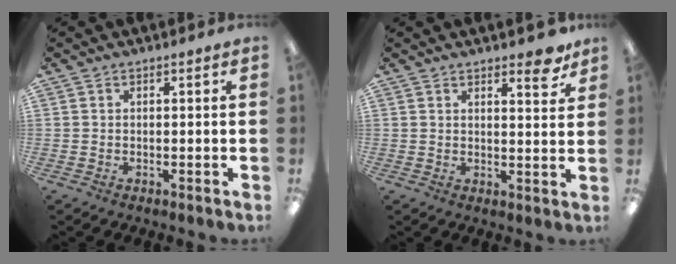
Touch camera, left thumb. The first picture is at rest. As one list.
[{"total": 5.2, "force": [4.2, 1.7, 2.6], "torque": [-0.013, -0.030, 0.066]}]